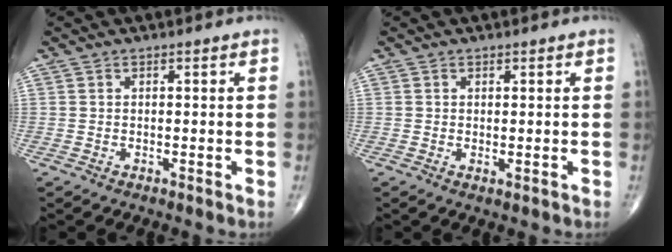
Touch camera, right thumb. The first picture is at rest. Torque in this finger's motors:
{"motor_torque": [-0.59, 0.21, -0.41, -0.22, -0.05]}